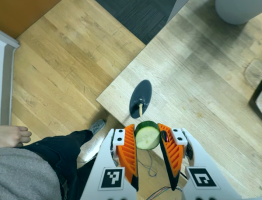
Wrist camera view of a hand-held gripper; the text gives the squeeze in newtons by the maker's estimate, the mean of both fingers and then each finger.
{"total": 8.7, "left": 8.9, "right": 8.5}